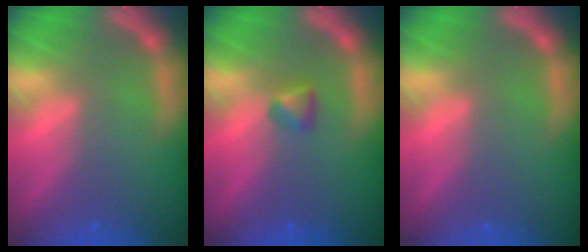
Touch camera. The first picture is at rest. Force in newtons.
{"total": 1.4}
{"total": 0.0}